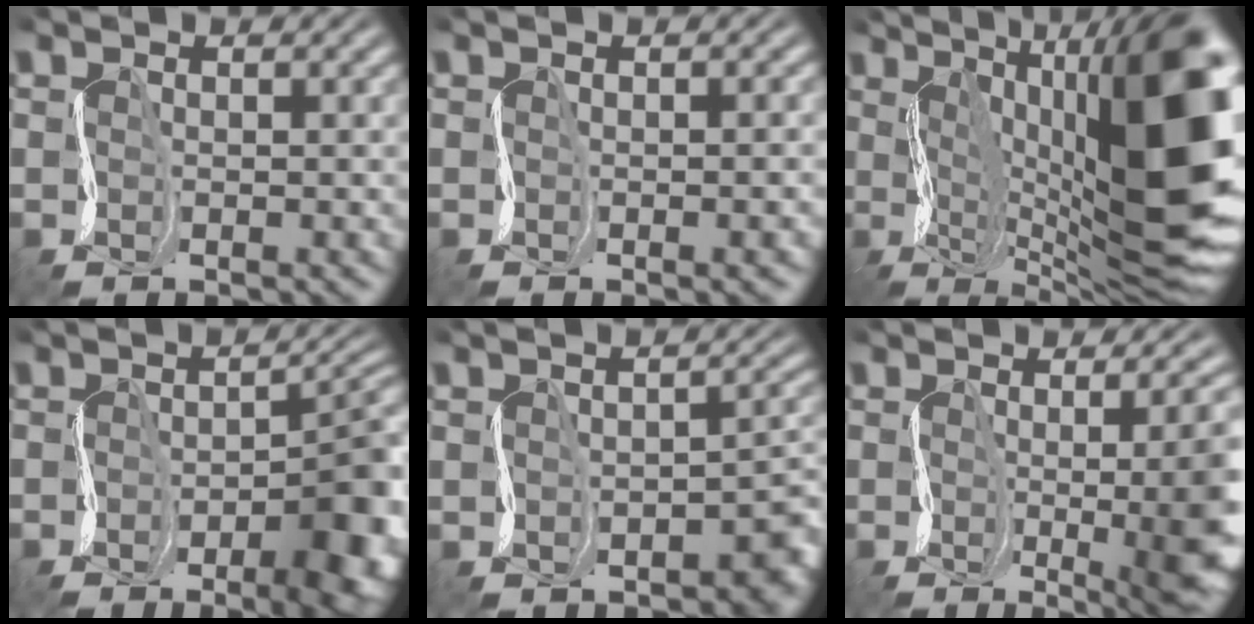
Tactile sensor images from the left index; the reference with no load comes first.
{"total": 3.7, "force": [-0.5, 1.6, 3.3], "torque": [-0.016, 0.006, 0.001]}
{"total": 17.6, "force": [2.2, 6.9, 16.0], "torque": [-0.219, 0.010, 0.044]}
{"total": 12.6, "force": [-5.2, 5.2, 10.2], "torque": [-0.112, -0.011, -0.071]}
{"total": 4.8, "force": [-2.4, 1.8, 3.8], "torque": [-0.040, 0.004, -0.034]}
{"total": 14.2, "force": [-1.5, 5.5, 13.0], "torque": [-0.138, -0.008, -0.005]}